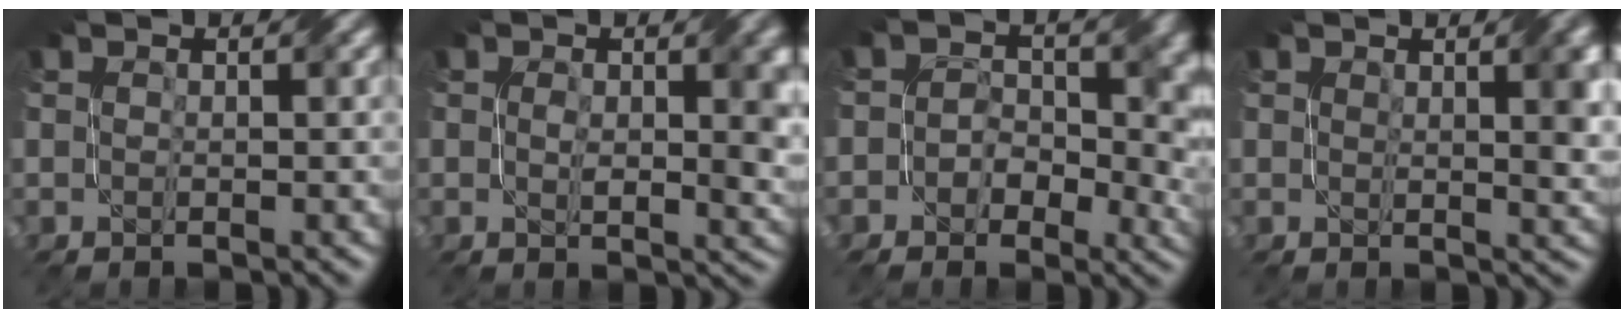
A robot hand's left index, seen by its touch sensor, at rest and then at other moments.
{"total": 4.7, "force": [0.3, 2.3, 4.1], "torque": [-0.057, -0.004, 0.008]}
{"total": 6.1, "force": [-0.1, 4.6, 4.1], "torque": [-0.025, -0.001, -0.012]}
{"total": 3.4, "force": [1.2, 0.9, 3.1], "torque": [-0.037, -0.001, 0.021]}